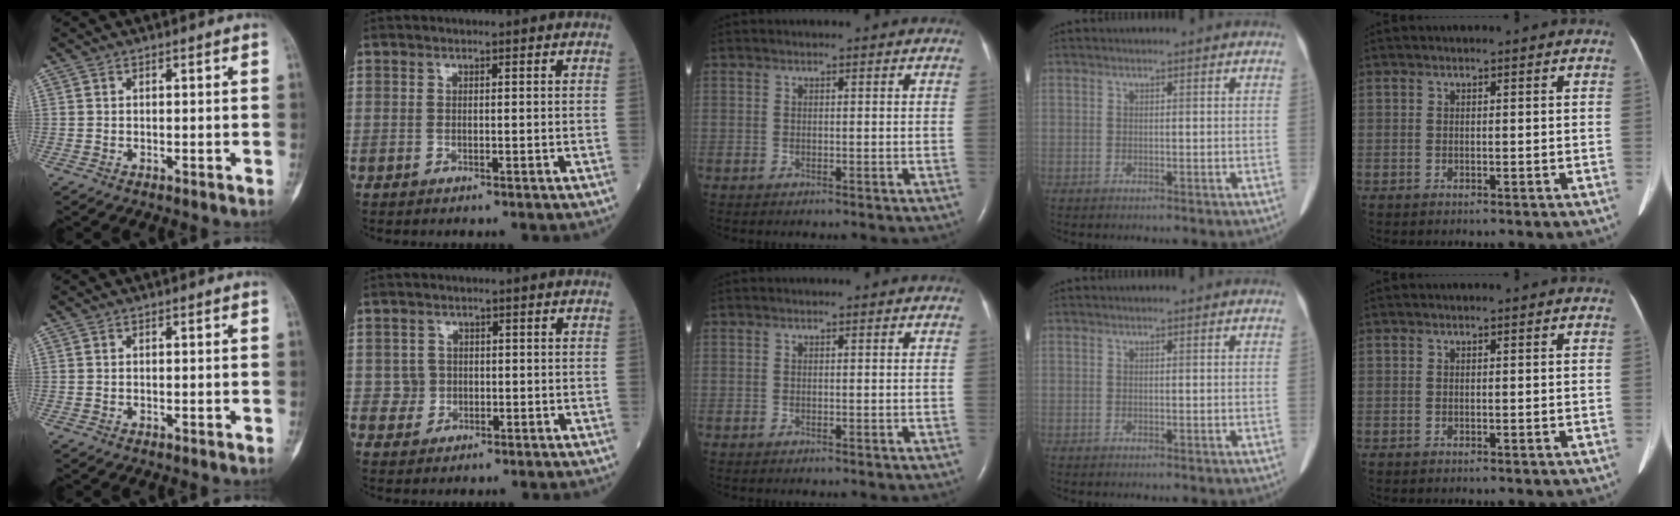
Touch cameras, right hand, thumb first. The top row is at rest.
{"index": {"total": 2.3, "force": [-0.2, 2.3, 0.2], "torque": [0.003, 0.007, -0.002]}}